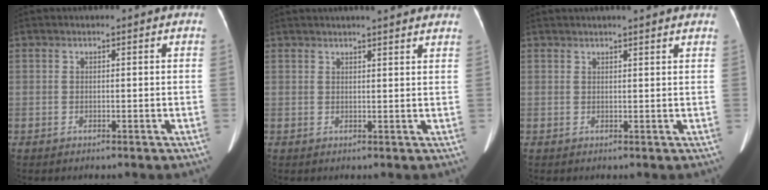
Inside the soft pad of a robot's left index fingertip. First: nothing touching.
{"total": 9.0, "force": [7.9, 1.0, 4.3], "torque": [-0.049, 0.021, 0.084]}
{"total": 6.4, "force": [5.6, 0.5, 3.0], "torque": [-0.039, 0.023, 0.063]}